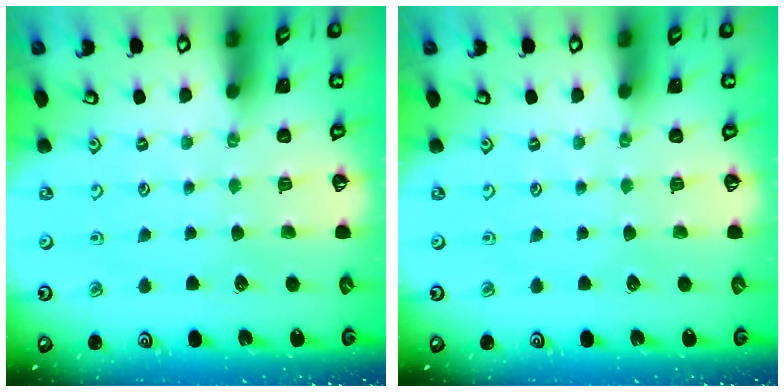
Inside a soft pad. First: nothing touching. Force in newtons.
{"total": 0.0}